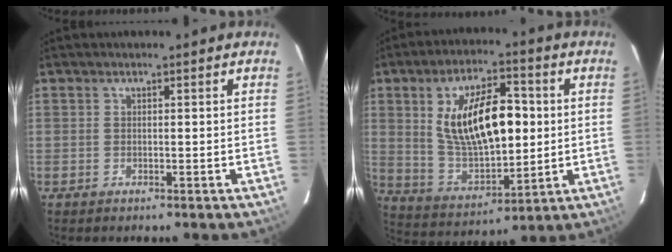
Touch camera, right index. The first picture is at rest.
{"total": 17.8, "force": [2.9, 8.1, 15.5], "torque": [-0.278, 0.008, 0.069]}